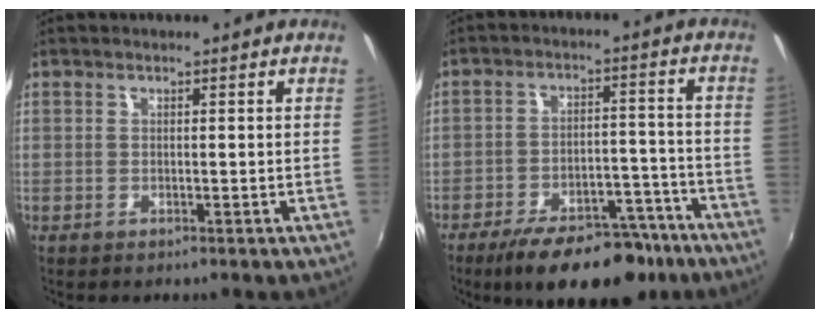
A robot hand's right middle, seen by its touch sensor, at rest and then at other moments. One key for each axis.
{"total": 17.0, "fx": -12.8, "fy": 6.6, "fz": 9.0, "tx": -0.154, "ty": -0.002, "tz": -0.179}